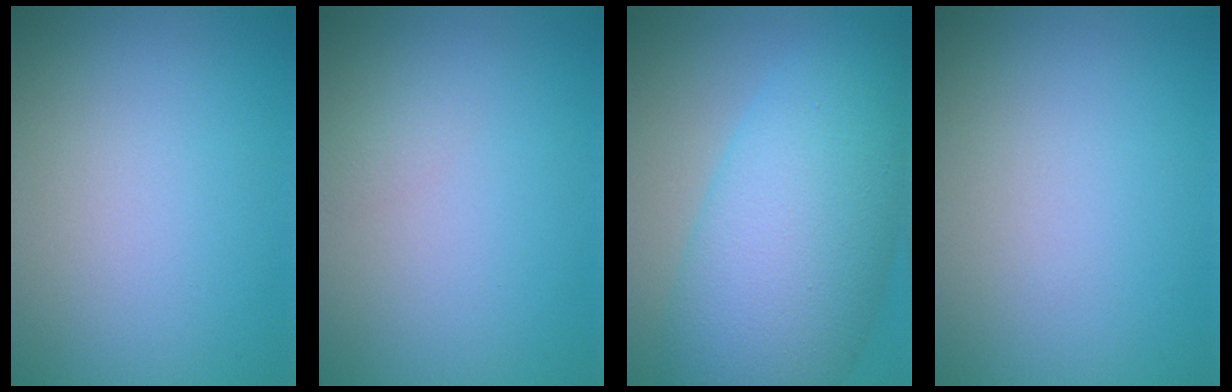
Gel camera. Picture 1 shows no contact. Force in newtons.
{"total": 0.6, "press": 0.6, "slide": 0.0}
{"total": 12.2, "press": 12.2, "slide": 0.3}
{"total": 0.0}